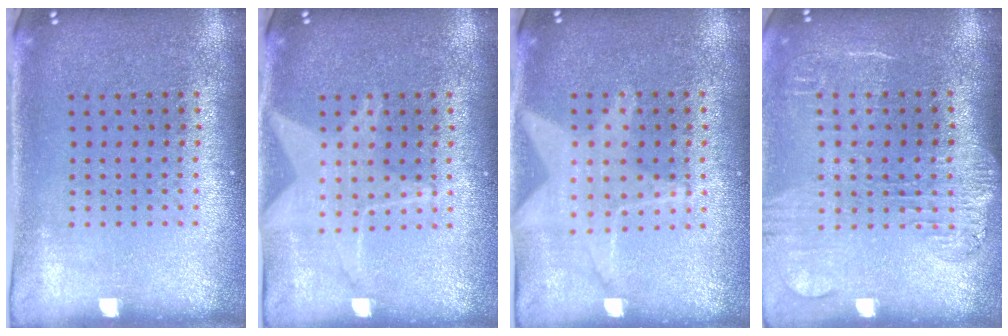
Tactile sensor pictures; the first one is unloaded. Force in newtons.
{"total": 2.4, "press": 2.4, "slide": 0.3}
{"total": 1.4, "press": 1.3, "slide": 0.3}
{"total": 1.8, "press": 1.5, "slide": 1.0}